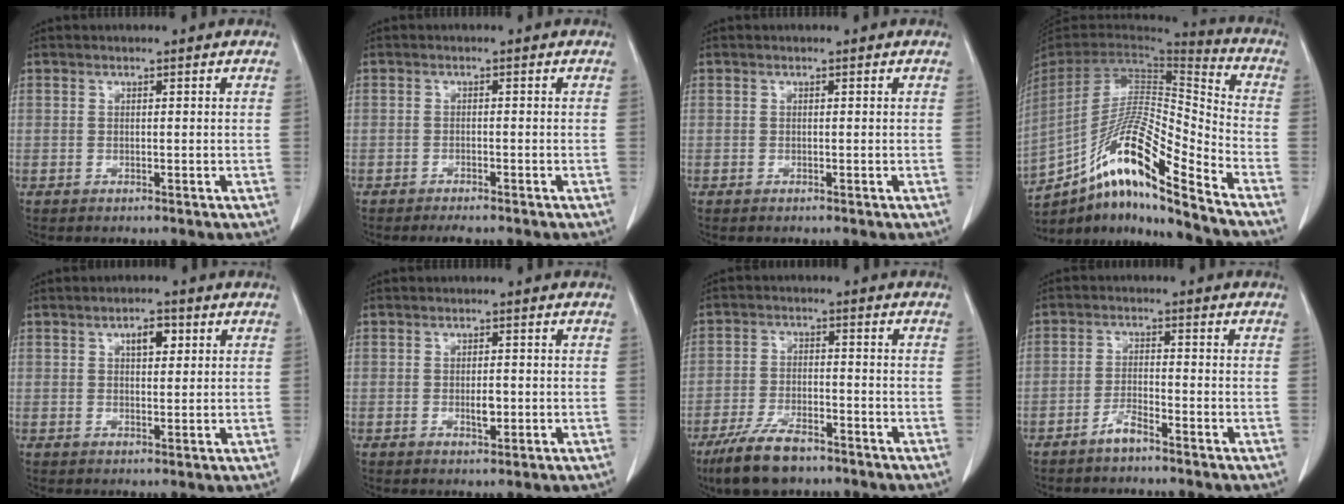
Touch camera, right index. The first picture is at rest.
{"total": 2.4, "force": [-2.0, 0.6, 1.2], "torque": [-0.011, -0.002, -0.023]}
{"total": 0.0}
{"total": 18.6, "force": [-13.1, 0.5, 13.1], "torque": [-0.267, -0.005, -0.241]}
{"total": 3.2, "force": [1.3, 1.1, 2.7], "torque": [-0.044, 0.002, 0.022]}
{"total": 2.4, "force": [-0.3, 1.0, 2.2], "torque": [-0.040, -0.002, -0.002]}
{"total": 8.7, "force": [-6.4, 2.9, 5.2], "torque": [-0.103, -0.012, -0.114]}
{"total": 2.8, "force": [-2.3, 0.3, 1.6], "torque": [-0.029, 0.003, -0.044]}